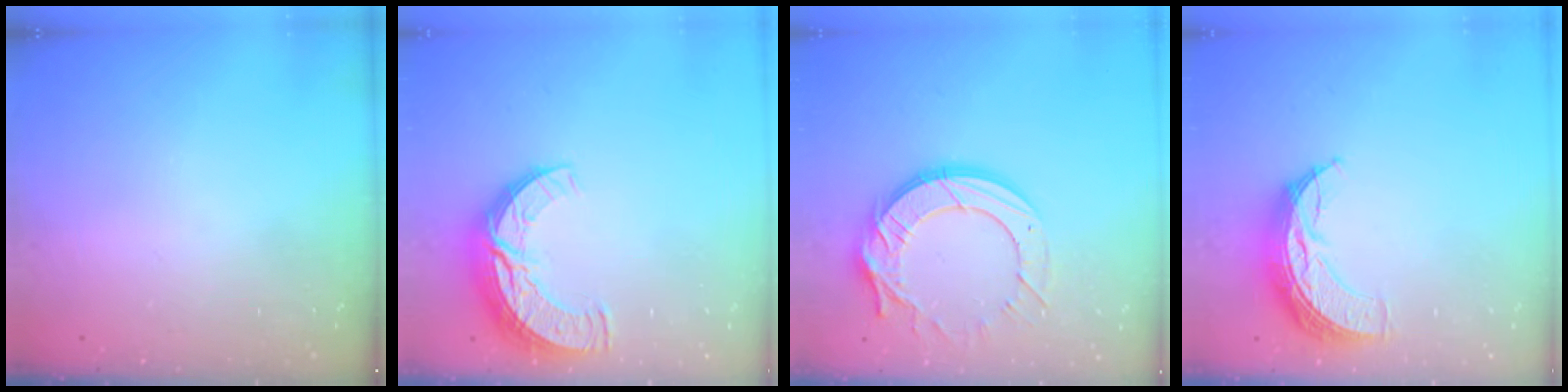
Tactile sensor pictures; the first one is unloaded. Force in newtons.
{"total": 11.6, "press": 11.5, "slide": 1.0}
{"total": 17.4, "press": 17.3, "slide": 1.7}
{"total": 10.9, "press": 10.9, "slide": 0.4}